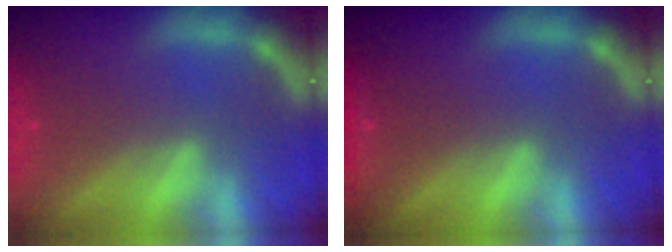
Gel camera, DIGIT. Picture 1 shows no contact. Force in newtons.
{"total": 0.9}